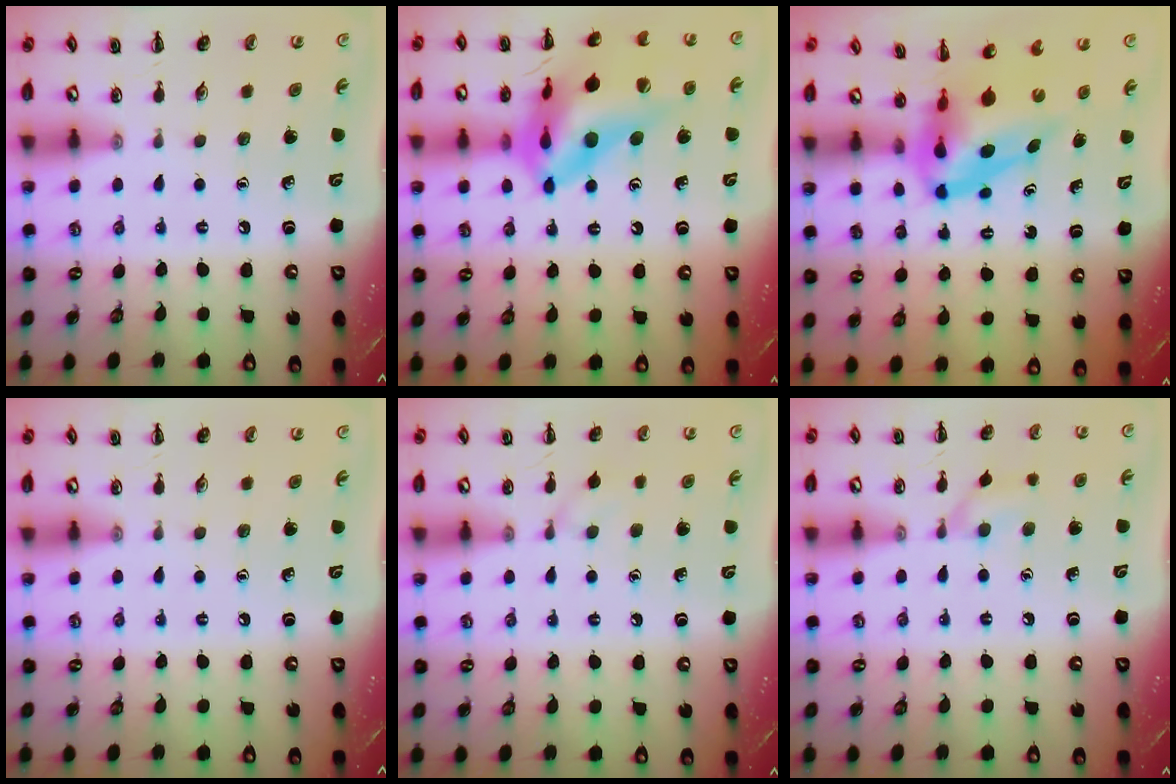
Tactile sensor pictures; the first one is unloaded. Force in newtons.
{"total": 20.1, "press": 19.6, "slide": 4.5}
{"total": 6.6, "press": 6.4, "slide": 1.7}
{"total": 0.0}
{"total": 6.1, "press": 5.8, "slide": 1.7}
{"total": 7.1, "press": 6.7, "slide": 2.3}